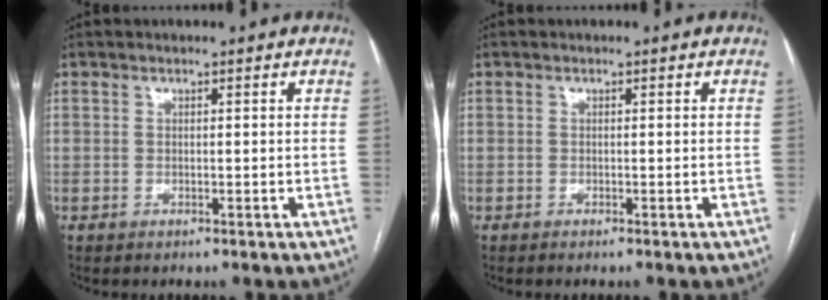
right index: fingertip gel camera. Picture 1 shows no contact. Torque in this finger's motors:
{"motor_torque": [-0.05, -0.02, 0.09, 0.01]}